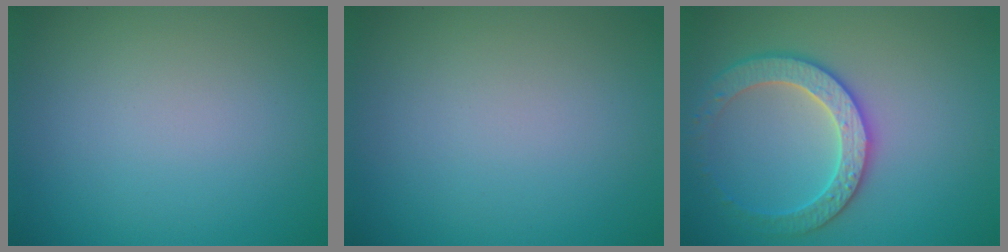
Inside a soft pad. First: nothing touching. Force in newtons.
{"total": 0.0}
{"total": 3.6, "press": 3.6, "slide": 0.4}